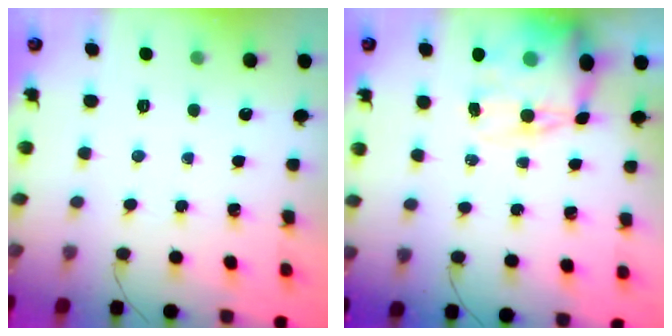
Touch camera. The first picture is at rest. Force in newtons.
{"total": 15.0, "press": 14.6, "slide": 3.4}